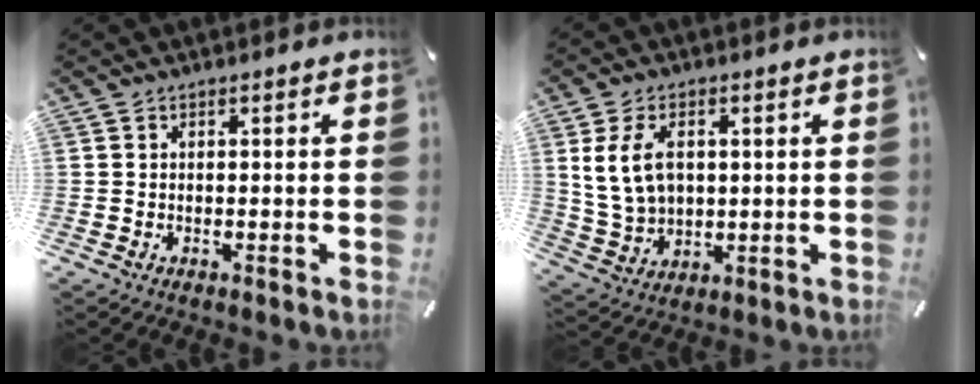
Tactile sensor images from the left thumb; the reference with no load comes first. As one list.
[{"total": 9.4, "force": [2.1, 6.8, 6.2], "torque": [-0.132, 0.004, 0.038]}]